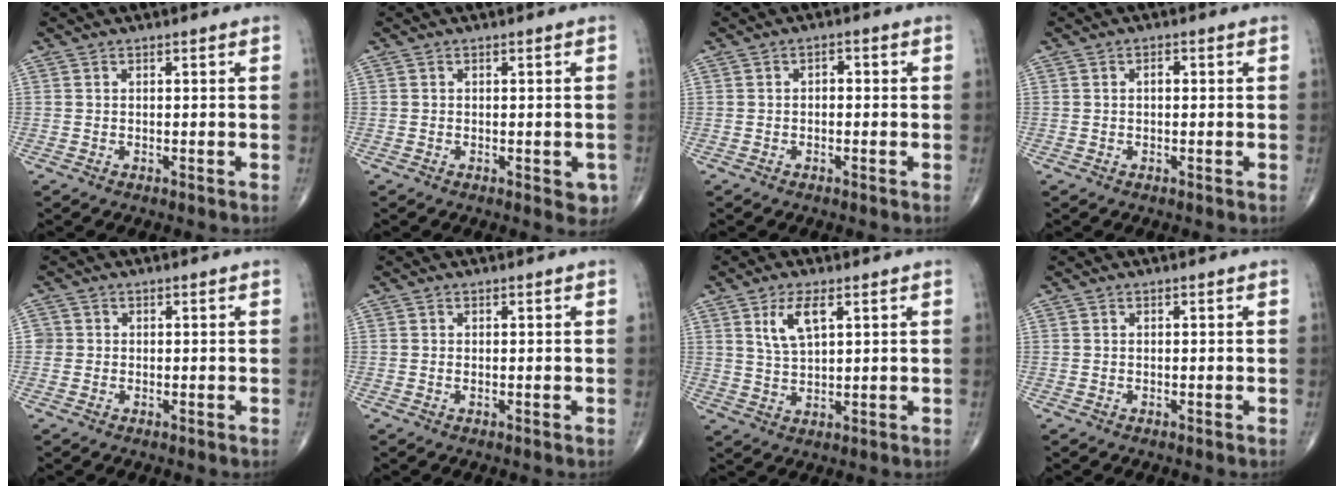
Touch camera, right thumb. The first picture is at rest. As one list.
[{"total": 2.9, "force": [-1.0, 1.5, 2.3], "torque": [-0.006, 0.000, -0.012]}, {"total": 1.6, "force": [-0.1, 1.0, 1.2], "torque": [-0.011, 0.007, -0.007]}, {"total": 1.3, "force": [0.1, 0.7, 1.1], "torque": [-0.017, 0.002, -0.001]}, {"total": 1.4, "force": [0.0, 1.4, 0.1], "torque": [0.007, 0.005, -0.003]}, {"total": 0.0}, {"total": 6.0, "force": [2.7, 2.3, 4.8], "torque": [-0.093, -0.011, 0.057]}, {"total": 0.0}]